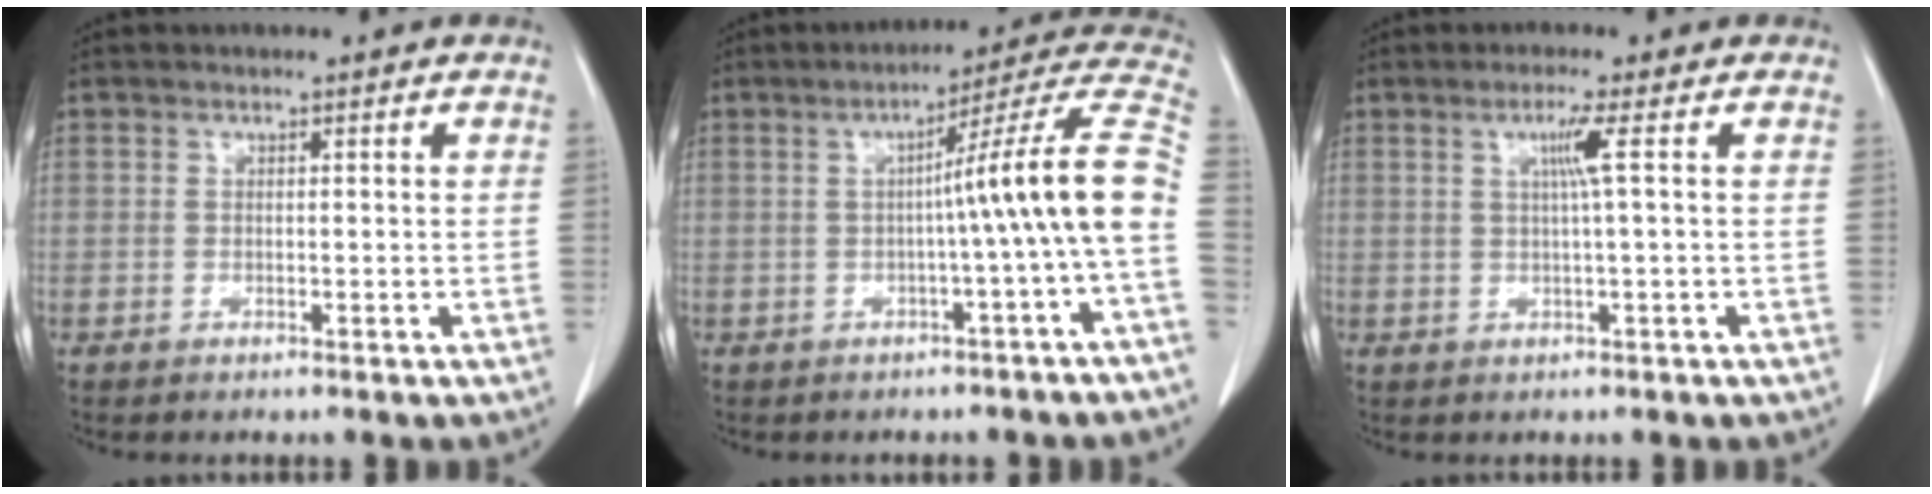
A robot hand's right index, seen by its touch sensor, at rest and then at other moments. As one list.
[{"total": 12.8, "force": [-1.4, -2.2, 12.5], "torque": [-0.157, 0.026, -0.027]}, {"total": 3.1, "force": [0.8, -0.9, 2.9], "torque": [-0.059, 0.000, 0.015]}]